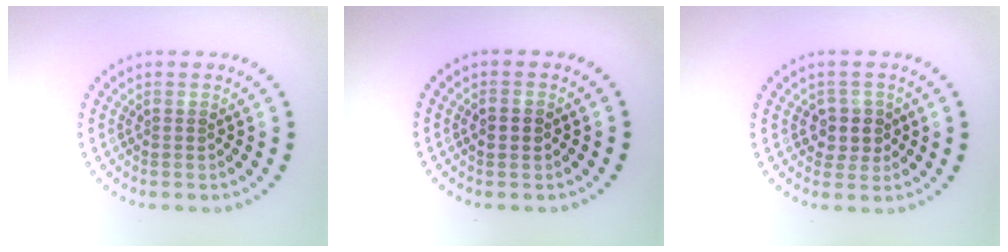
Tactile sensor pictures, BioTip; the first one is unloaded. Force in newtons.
{"total": 2.0, "press": 2.0, "slide": 0.1}
{"total": 2.3, "press": 2.1, "slide": 1.0}